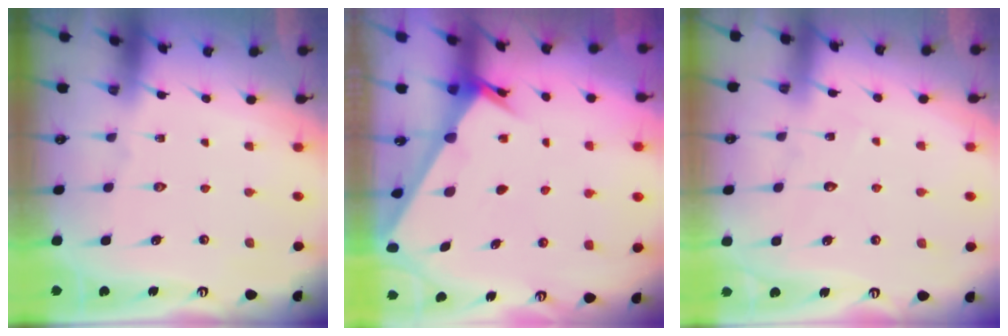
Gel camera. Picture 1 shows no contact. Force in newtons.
{"total": 2.4, "press": 2.3, "slide": 0.2}
{"total": 4.0, "press": 4.0, "slide": 0.4}